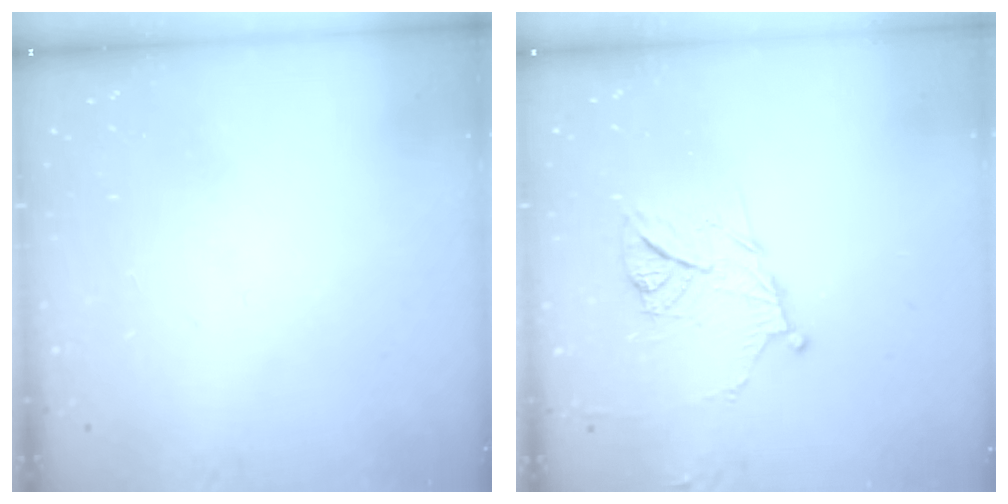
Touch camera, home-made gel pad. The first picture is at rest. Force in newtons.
{"total": 11.4, "press": 11.3, "slide": 0.7}